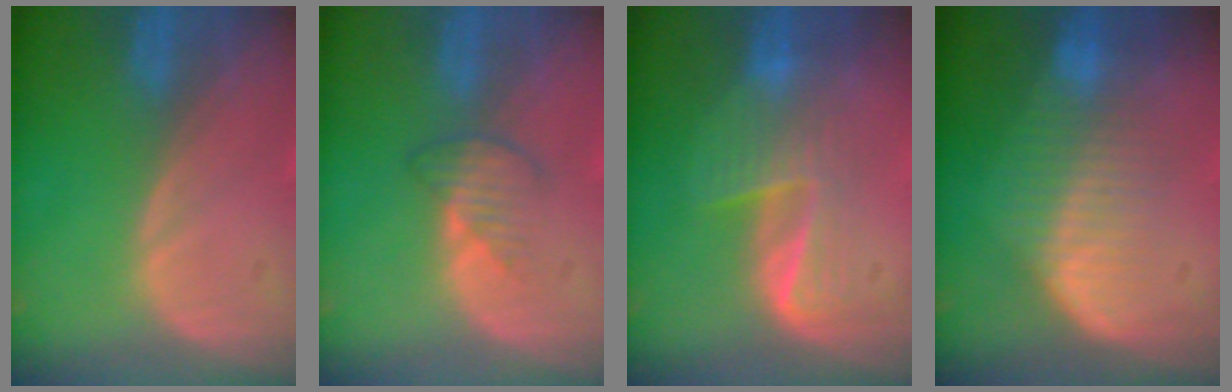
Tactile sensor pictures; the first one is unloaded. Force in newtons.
{"total": 3.0, "press": 2.8, "slide": 1.1}
{"total": 6.0, "press": 5.6, "slide": 2.1}
{"total": 7.2, "press": 6.6, "slide": 2.8}